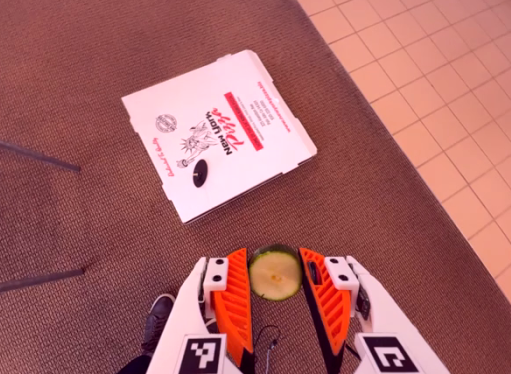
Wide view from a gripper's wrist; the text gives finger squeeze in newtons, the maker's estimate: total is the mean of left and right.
{"total": 7.3, "left": 7.4, "right": 7.2}